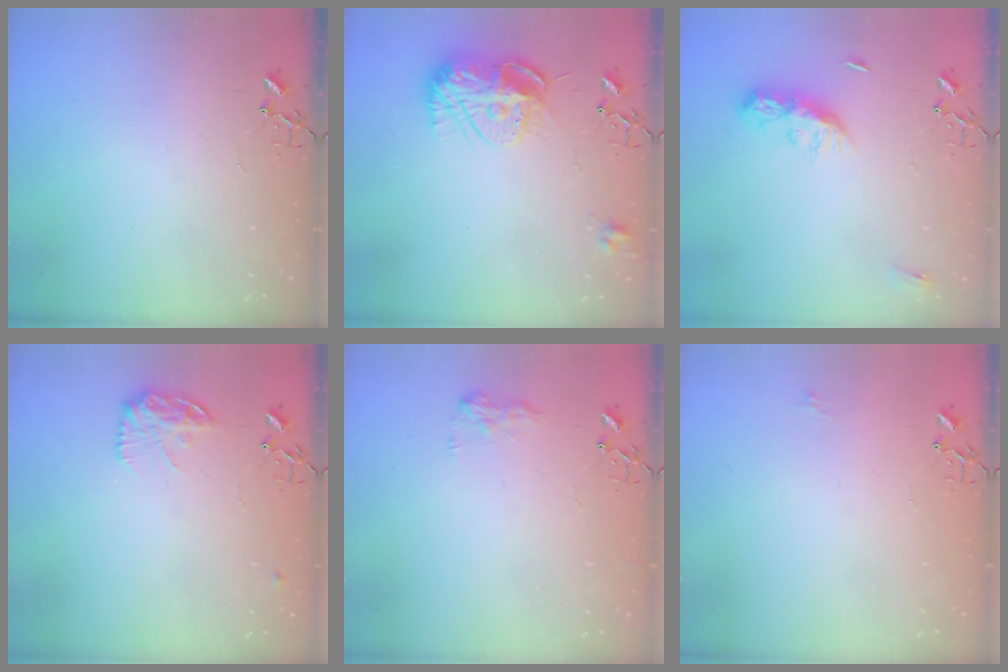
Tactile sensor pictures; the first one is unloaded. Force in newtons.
{"total": 12.6, "press": 12.6, "slide": 1.1}
{"total": 8.7, "press": 8.7, "slide": 0.4}
{"total": 12.3, "press": 12.3, "slide": 0.5}
{"total": 7.9, "press": 7.9, "slide": 0.4}
{"total": 5.0, "press": 5.0, "slide": 0.7}